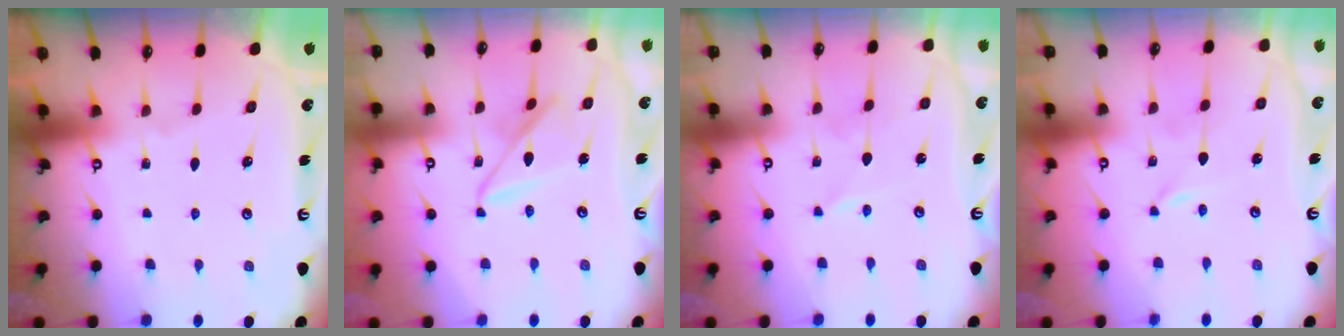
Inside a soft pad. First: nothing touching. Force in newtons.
{"total": 9.5, "press": 9.5, "slide": 0.7}
{"total": 2.6, "press": 2.6, "slide": 0.2}
{"total": 0.0}